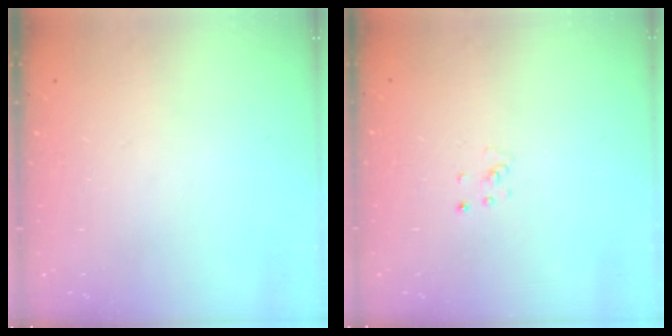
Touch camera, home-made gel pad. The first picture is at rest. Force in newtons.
{"total": 3.1, "press": 3.1, "slide": 0.4}